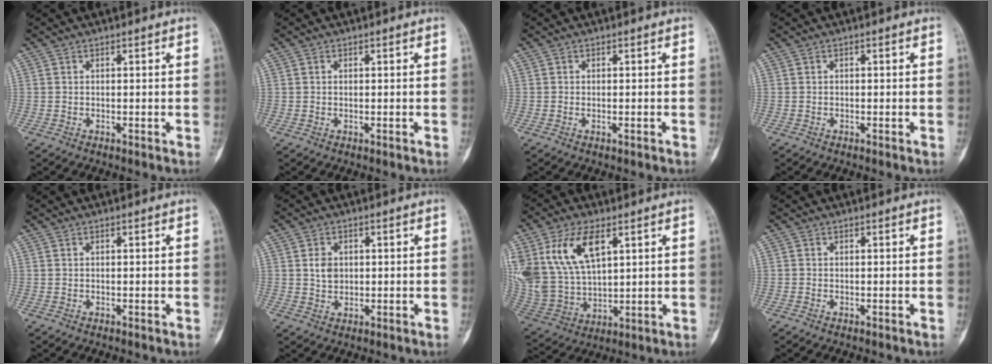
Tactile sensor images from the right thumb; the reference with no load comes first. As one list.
[{"total": 0.0}, {"total": 0.7, "force": [-0.3, 0.2, 0.7], "torque": [-0.014, 0.004, -0.001]}, {"total": 0.0}, {"total": 0.0}, {"total": 3.3, "force": [0.6, 2.7, 1.9], "torque": [-0.018, -0.001, 0.012]}, {"total": 17.1, "force": [7.4, 9.3, 12.3], "torque": [-0.244, -0.021, 0.154]}, {"total": 0.0}]